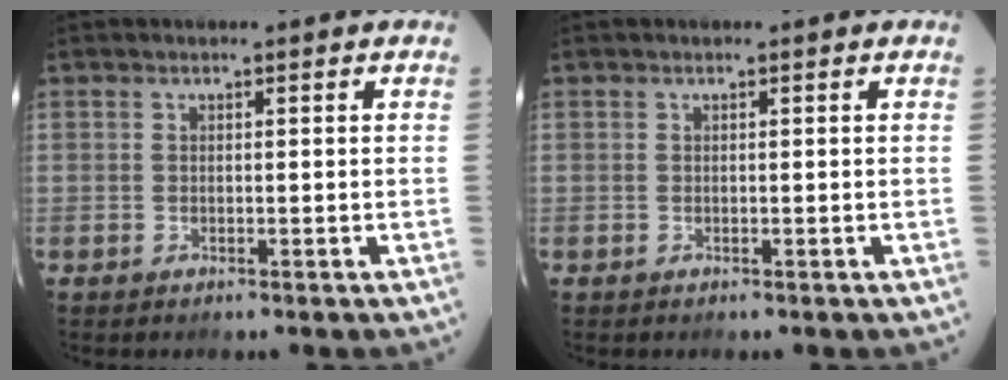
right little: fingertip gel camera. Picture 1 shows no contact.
{"total": 0.0}